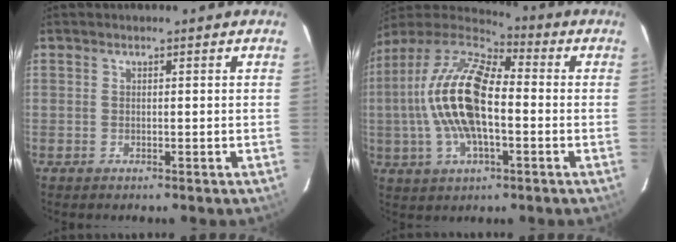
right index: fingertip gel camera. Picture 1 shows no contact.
{"total": 18.3, "force": [-1.2, 7.8, 16.5], "torque": [-0.328, 0.008, -0.030]}